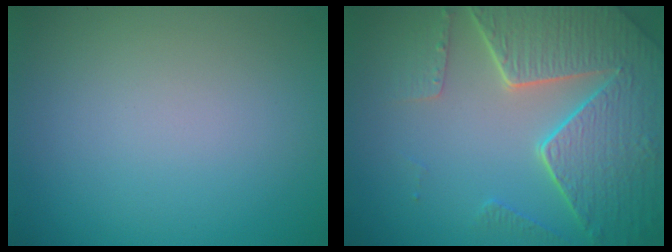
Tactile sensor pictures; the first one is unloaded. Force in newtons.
{"total": 8.2, "press": 6.1, "slide": 5.6}